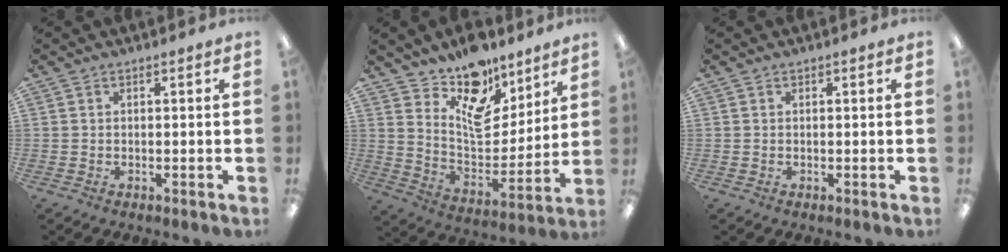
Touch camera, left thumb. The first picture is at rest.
{"total": 13.7, "force": [10.0, 7.4, 5.8], "torque": [-0.098, -0.082, 0.184]}
{"total": 0.0}